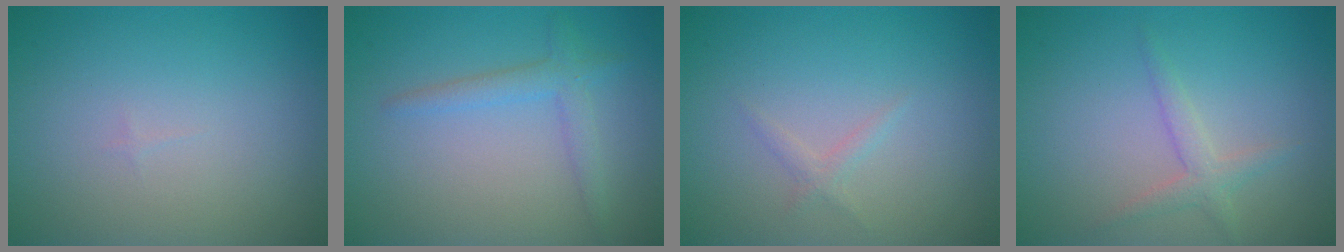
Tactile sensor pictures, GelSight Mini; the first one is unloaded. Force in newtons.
{"total": 3.0, "press": 3.0, "slide": 0.2}
{"total": 0.9, "press": 0.9, "slide": 0.0}
{"total": 1.8, "press": 1.8, "slide": 0.1}